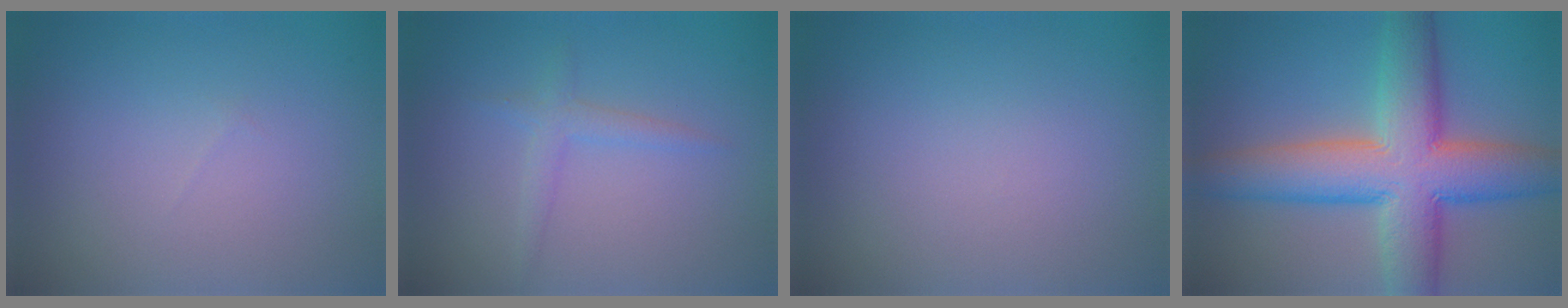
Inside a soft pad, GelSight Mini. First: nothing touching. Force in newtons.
{"total": 1.6, "press": 1.6, "slide": 0.1}
{"total": 0.0}
{"total": 11.2, "press": 11.1, "slide": 0.8}